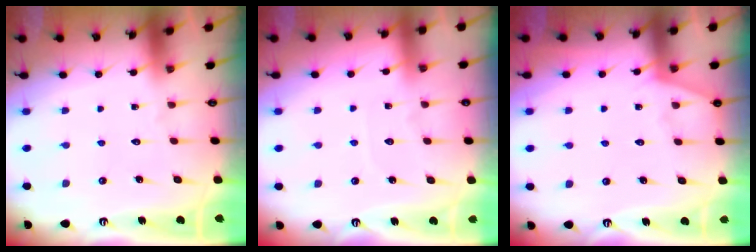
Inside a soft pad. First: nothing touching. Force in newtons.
{"total": 2.4, "press": 2.4, "slide": 0.3}
{"total": 5.7, "press": 5.7, "slide": 0.7}